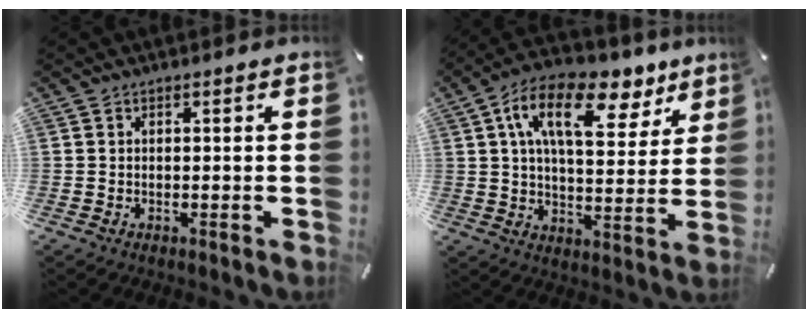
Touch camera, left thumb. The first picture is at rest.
{"total": 17.2, "force": [8.9, 8.6, 12.0], "torque": [-0.194, -0.039, 0.148]}